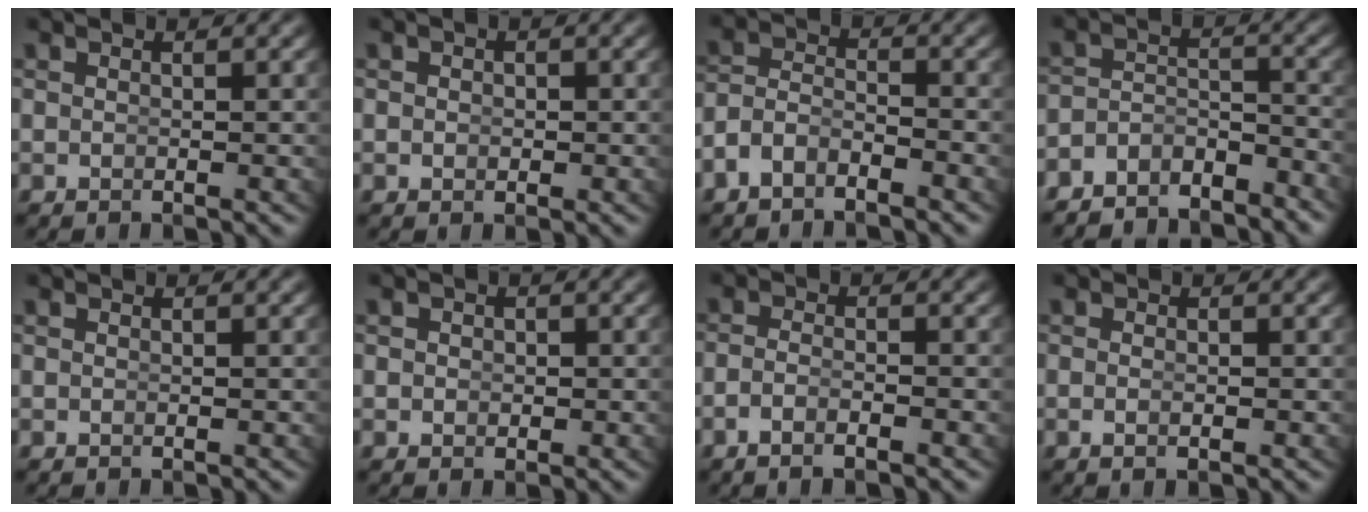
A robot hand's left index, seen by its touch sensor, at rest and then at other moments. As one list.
[{"total": 0.7, "force": [-0.2, 0.5, 0.4], "torque": [-0.009, -0.012, 0.002]}, {"total": 4.1, "force": [-2.8, 2.7, 1.4], "torque": [-0.037, -0.019, -0.048]}, {"total": 5.4, "force": [-4.6, 2.2, 1.6], "torque": [-0.016, -0.020, -0.079]}, {"total": 0.0}, {"total": 1.0, "force": [-0.2, 0.9, 0.5], "torque": [-0.007, -0.010, 0.000]}, {"total": 2.3, "force": [-1.9, 0.2, 1.3], "torque": [-0.033, -0.012, -0.027]}, {"total": 0.9, "force": [-0.6, -0.1, 0.6], "torque": [-0.017, -0.010, -0.006]}]